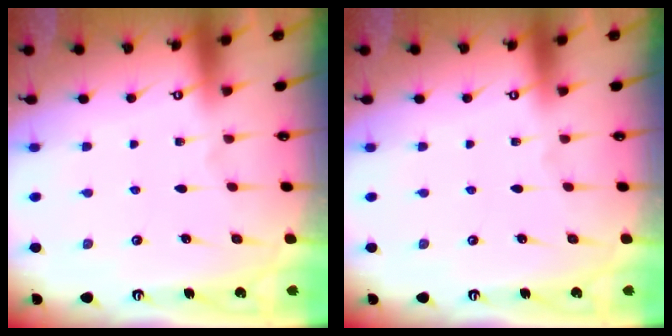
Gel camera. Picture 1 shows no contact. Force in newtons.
{"total": 0.0}